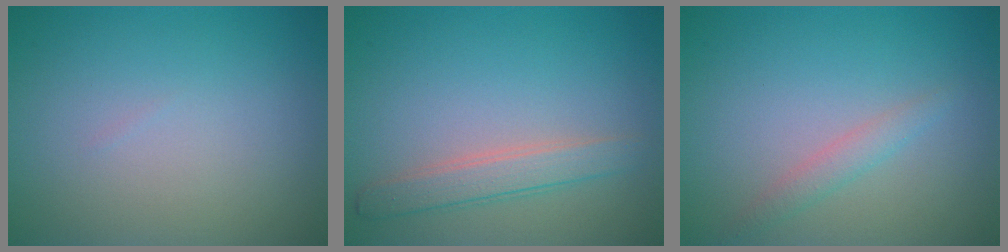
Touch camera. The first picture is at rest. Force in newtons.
{"total": 2.5, "press": 2.4, "slide": 0.1}
{"total": 1.0, "press": 1.0, "slide": 0.1}